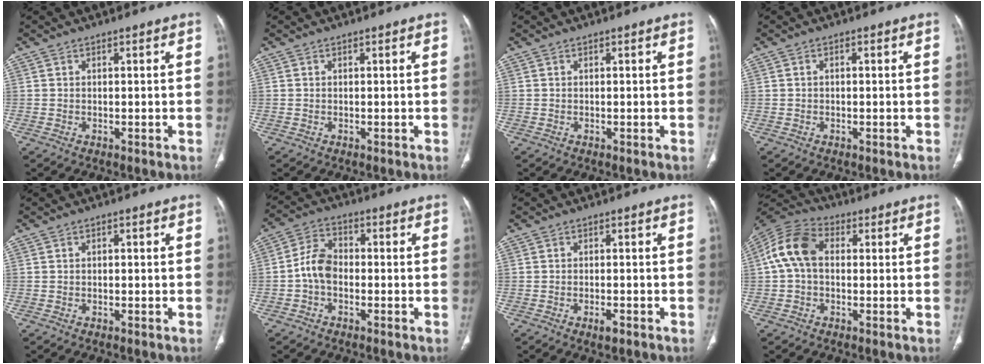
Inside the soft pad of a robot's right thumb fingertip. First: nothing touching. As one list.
[{"total": 0.0}, {"total": 0.0}, {"total": 0.5, "force": [-0.1, 0.4, 0.4], "torque": [-0.008, 0.001, -0.003]}, {"total": 0.7, "force": [-0.1, 0.5, 0.5], "torque": [-0.004, 0.002, -0.003]}, {"total": 6.3, "force": [-1.4, 4.4, 4.3], "torque": [-0.072, 0.023, -0.038]}, {"total": 2.2, "force": [-1.2, 0.8, 1.6], "torque": [-0.029, 0.001, -0.019]}, {"total": 10.0, "force": [0.8, 6.9, 7.2], "torque": [-0.142, 0.030, 0.005]}]